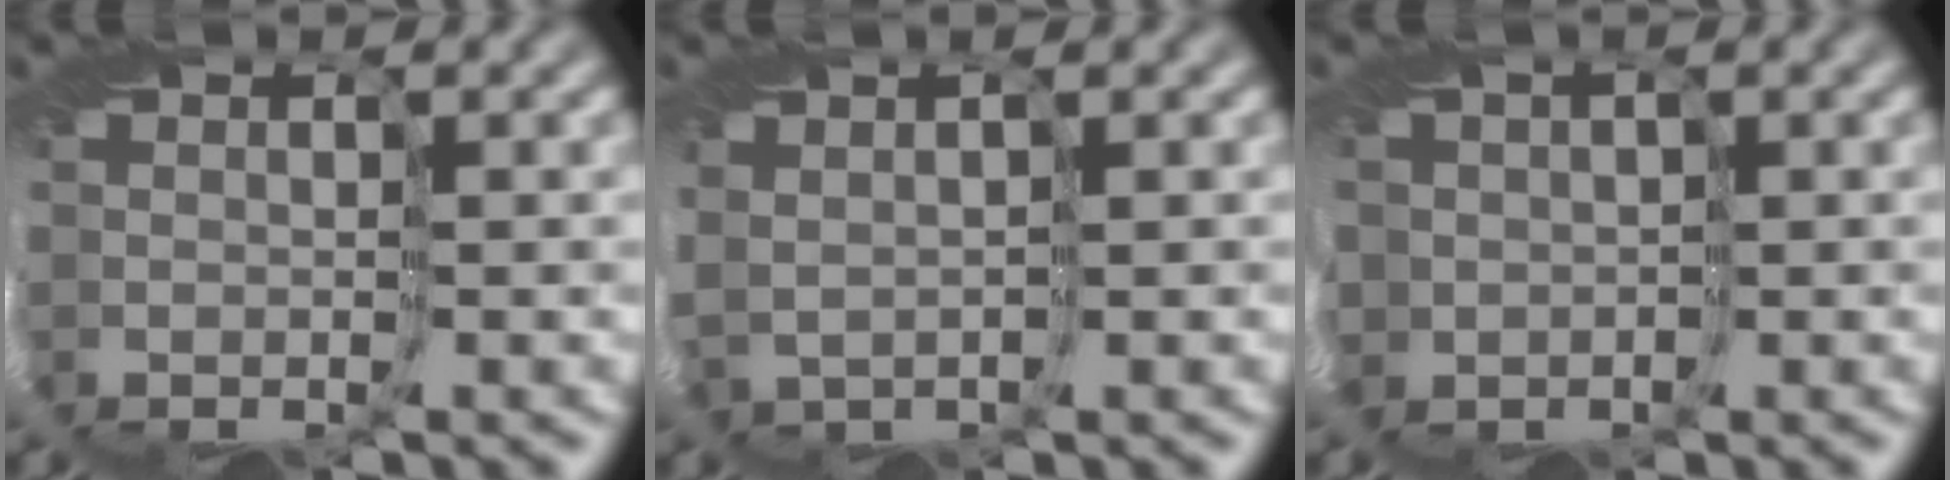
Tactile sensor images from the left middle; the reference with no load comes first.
{"total": 1.6, "force": [1.3, 0.8, 0.4], "torque": [-0.009, 0.019, 0.021]}
{"total": 7.9, "force": [-1.7, 7.4, 2.2], "torque": [-0.086, -0.020, -0.057]}